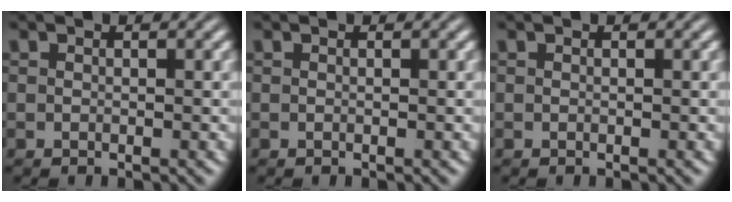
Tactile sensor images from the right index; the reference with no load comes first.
{"total": 0.0}
{"total": 0.0}